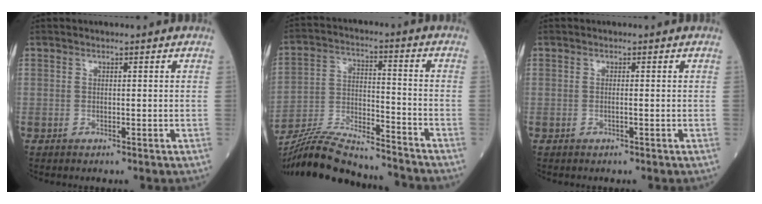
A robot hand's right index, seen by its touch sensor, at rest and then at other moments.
{"total": 17.5, "force": [-16.5, 1.5, 5.6], "torque": [-0.115, 0.001, -0.278]}
{"total": 0.6, "force": [-0.2, -0.1, 0.5], "torque": [-0.008, 0.000, -0.004]}